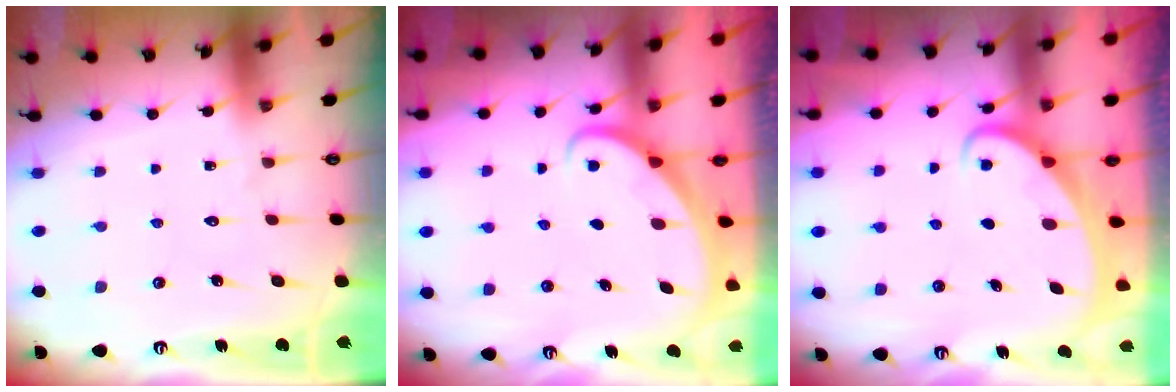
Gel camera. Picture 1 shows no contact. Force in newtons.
{"total": 2.3, "press": 2.3, "slide": 0.1}
{"total": 2.0, "press": 2.0, "slide": 0.2}